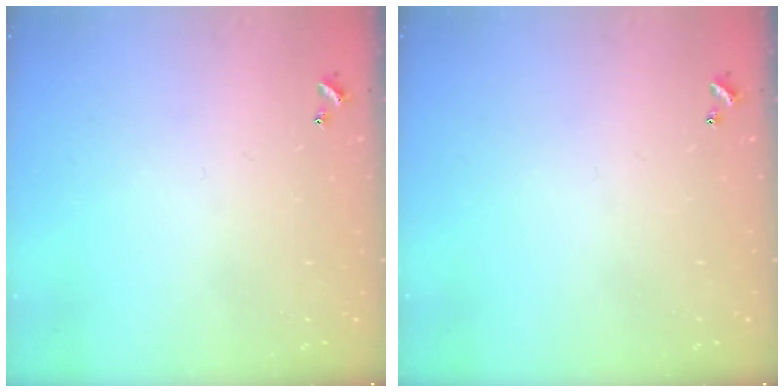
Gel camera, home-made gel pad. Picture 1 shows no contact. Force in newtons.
{"total": 0.0}